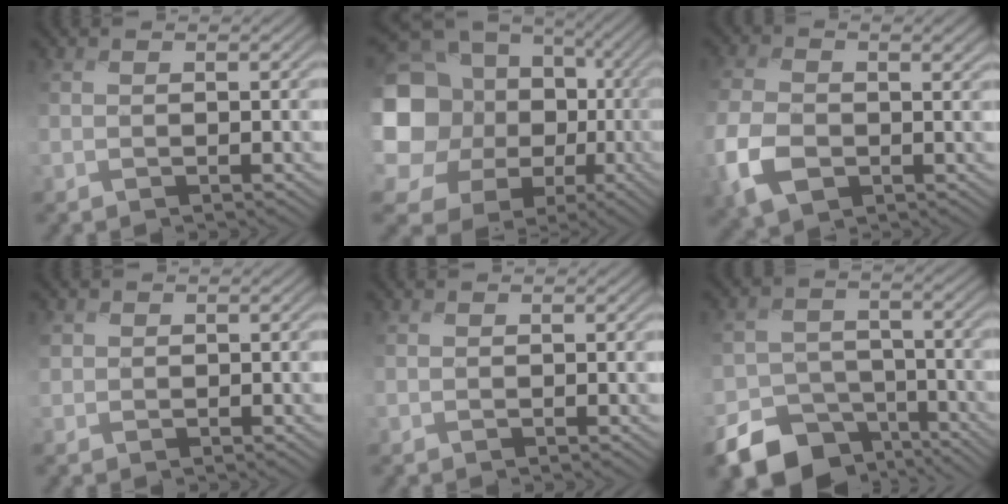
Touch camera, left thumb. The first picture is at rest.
{"total": 20.8, "force": [-0.4, 18.4, 9.6], "torque": [-0.253, -0.014, -0.006]}
{"total": 7.7, "force": [-2.3, 5.1, 5.4], "torque": [-0.144, -0.015, -0.052]}
{"total": 1.2, "force": [0.0, 1.2, -0.1], "torque": [-0.010, -0.001, -0.005]}
{"total": 0.0}
{"total": 12.6, "force": [-9.1, 7.8, 3.8], "torque": [-0.084, -0.033, -0.141]}